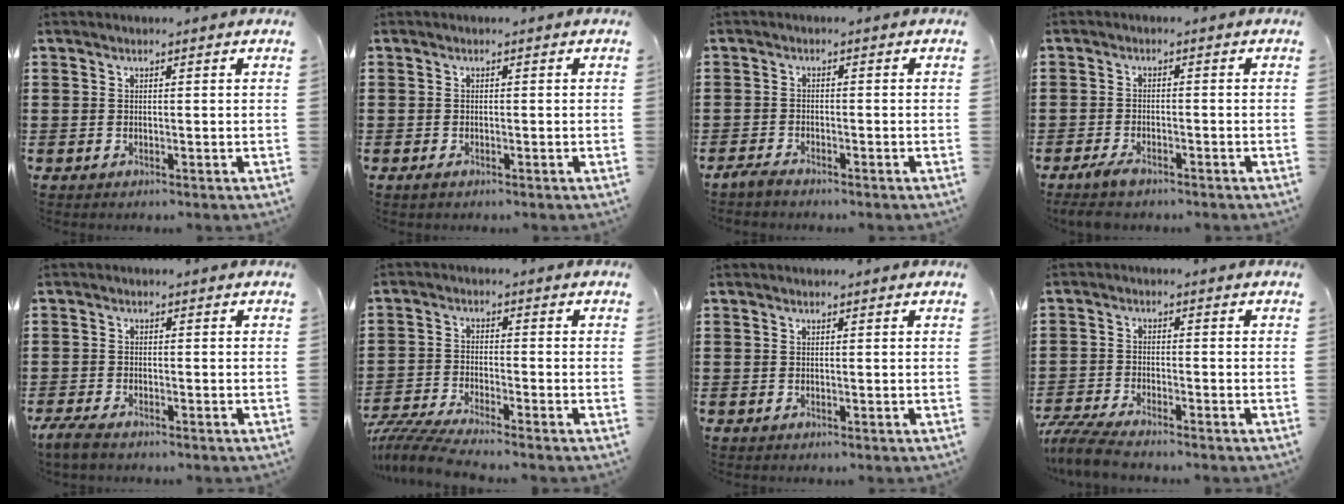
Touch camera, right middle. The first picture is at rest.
{"total": 0.6, "force": [-0.4, 0.5, 0.2], "torque": [-0.004, 0.001, -0.009]}
{"total": 1.8, "force": [-1.6, 0.3, 0.8], "torque": [-0.023, -0.001, -0.034]}
{"total": 2.6, "force": [-2.0, 0.7, 1.5], "torque": [-0.042, -0.004, -0.042]}
{"total": 2.4, "force": [-2.0, 0.5, 1.2], "torque": [-0.043, -0.004, -0.046]}
{"total": 4.9, "force": [-4.6, 0.0, 1.5], "torque": [-0.048, -0.015, -0.096]}
{"total": 0.0}
{"total": 5.0, "force": [-4.7, 0.4, 1.7], "torque": [-0.055, -0.012, -0.098]}